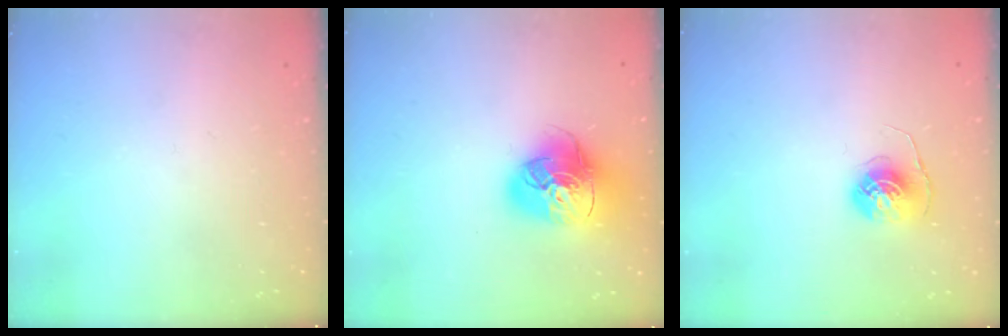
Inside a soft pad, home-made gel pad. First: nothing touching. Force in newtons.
{"total": 17.7, "press": 17.5, "slide": 2.2}
{"total": 6.0, "press": 6.0, "slide": 0.3}